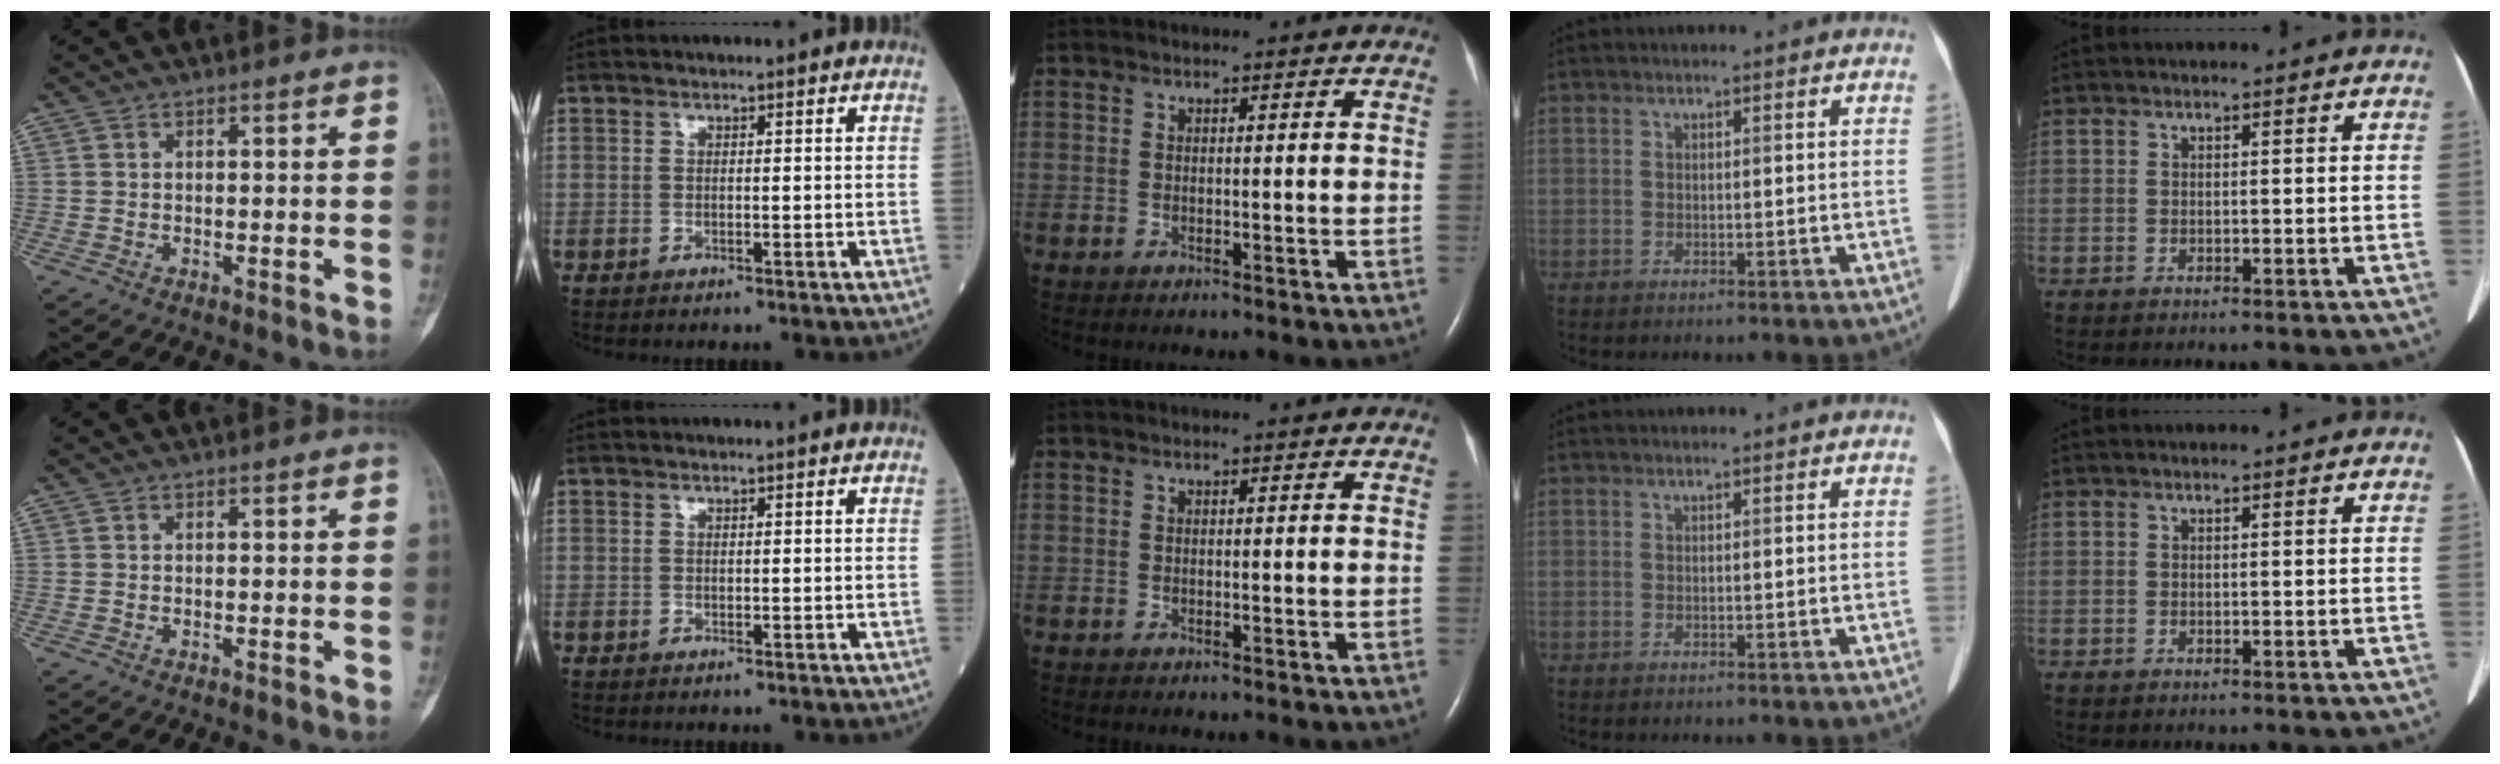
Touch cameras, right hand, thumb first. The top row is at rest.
{}